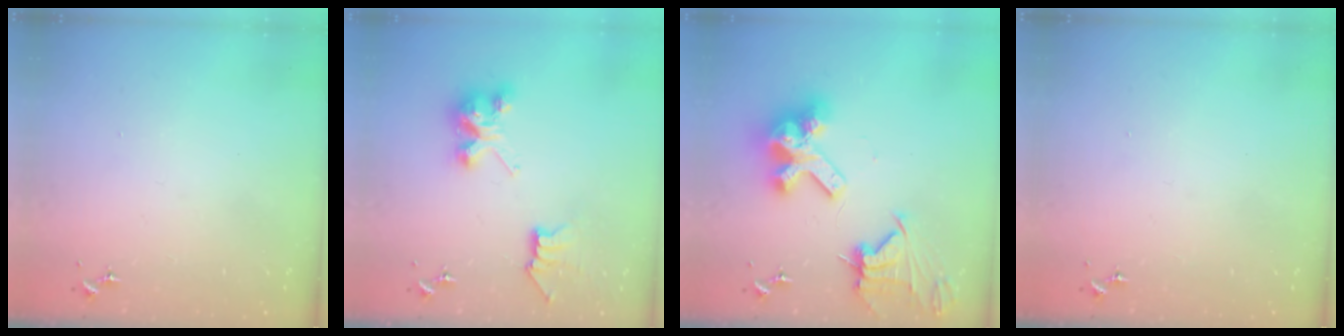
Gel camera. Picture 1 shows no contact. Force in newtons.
{"total": 8.2, "press": 8.2, "slide": 0.1}
{"total": 18.5, "press": 18.4, "slide": 2.1}
{"total": 0.0}